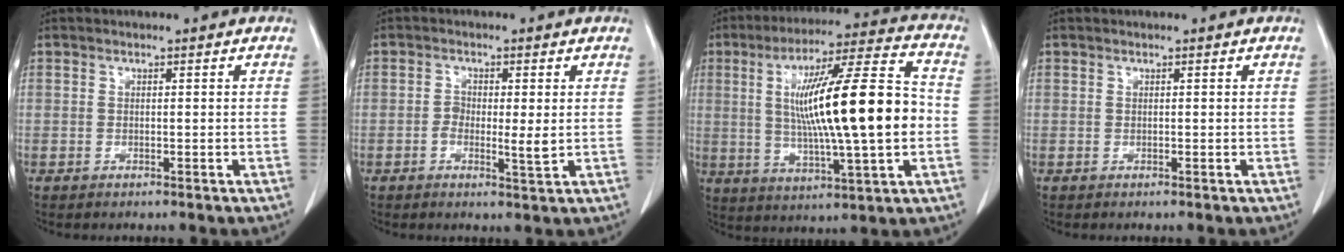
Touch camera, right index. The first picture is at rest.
{"total": 3.7, "force": [-0.4, 1.1, 3.5], "torque": [-0.060, -0.002, -0.008]}
{"total": 20.2, "force": [0.3, 1.5, 20.1], "torque": [-0.336, 0.014, 0.000]}
{"total": 0.0}